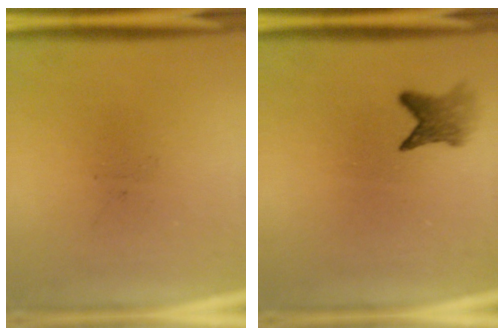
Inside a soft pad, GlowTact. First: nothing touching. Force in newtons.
{"total": 3.1}